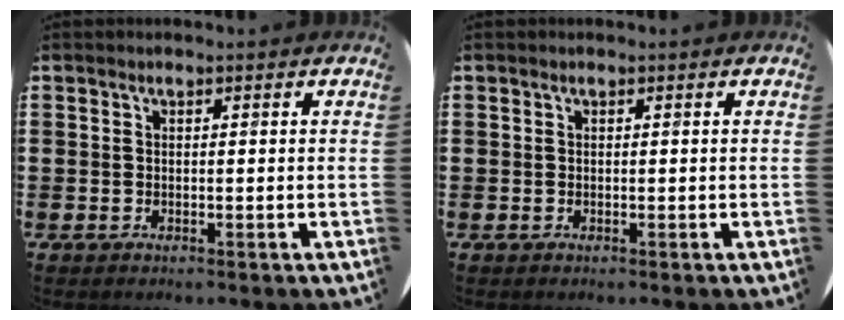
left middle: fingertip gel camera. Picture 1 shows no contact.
{"total": 0.0}